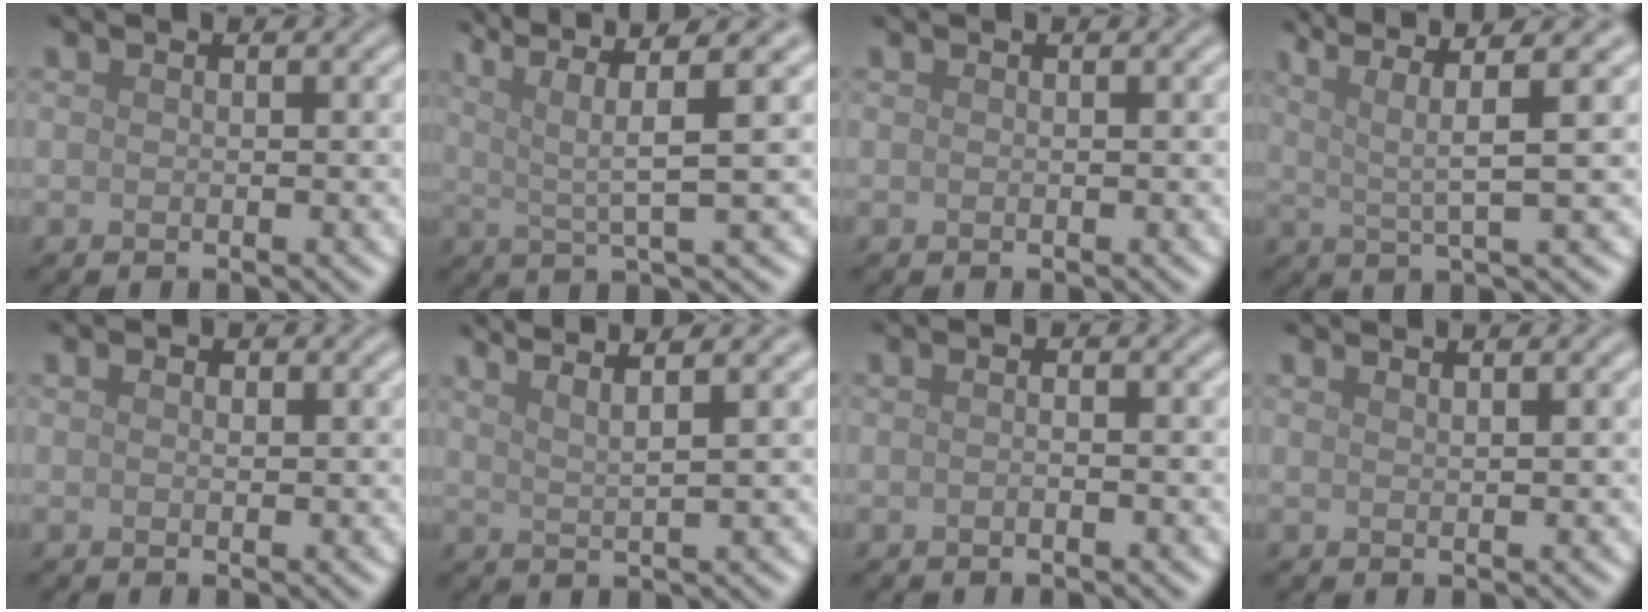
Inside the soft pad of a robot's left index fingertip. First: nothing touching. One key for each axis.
{"total": 6.3, "fx": 3.0, "fy": 0.9, "fz": 5.5, "tx": -0.100, "ty": 0.017, "tz": 0.056}
{"total": 0.0}
{"total": 6.0, "fx": 3.3, "fy": 0.7, "fz": 5.0, "tx": -0.093, "ty": 0.019, "tz": 0.063}
{"total": 0.7, "fx": 0.3, "fy": 0.4, "fz": 0.5, "tx": -0.007, "ty": 0.000, "tz": 0.004}
{"total": 5.3, "fx": 4.0, "fy": 1.2, "fz": 3.2, "tx": -0.035, "ty": 0.027, "tz": 0.032}
{"total": 0.7, "fx": -0.2, "fy": 0.1, "fz": 0.6, "tx": -0.013, "ty": -0.002, "tz": -0.007}
{"total": 1.1, "fx": 0.8, "fy": 0.4, "fz": 0.7, "tx": -0.002, "ty": 0.001, "tz": 0.004}